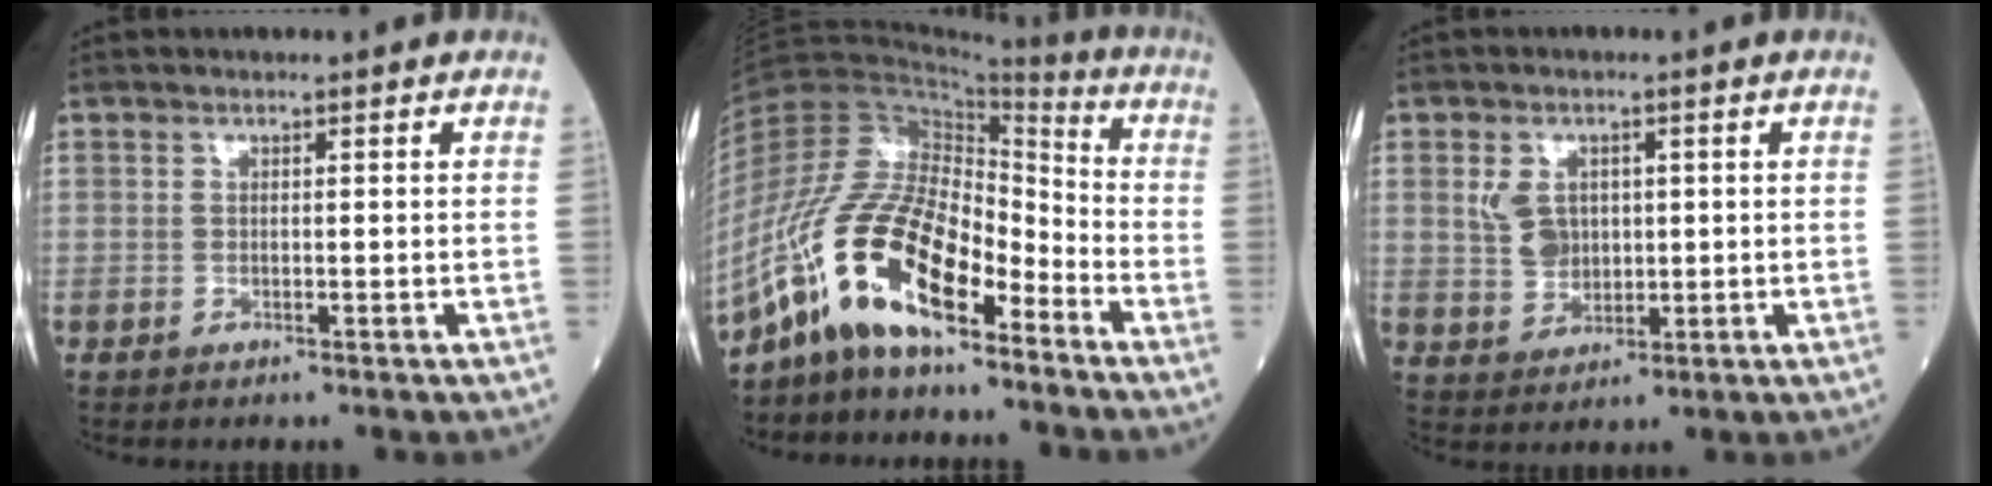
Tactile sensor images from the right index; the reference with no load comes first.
{"total": 15.3, "force": [-9.5, 5.4, 10.6], "torque": [-0.222, 0.019, -0.181]}
{"total": 4.9, "force": [1.2, 3.7, 3.0], "torque": [-0.062, 0.010, 0.031]}